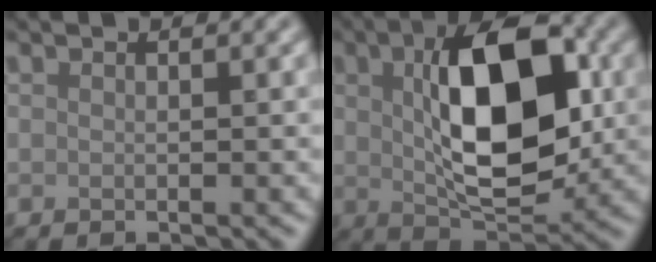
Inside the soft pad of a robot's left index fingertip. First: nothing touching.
{"total": 10.8, "force": [1.2, 5.1, 9.4], "torque": [-0.149, 0.009, 0.020]}